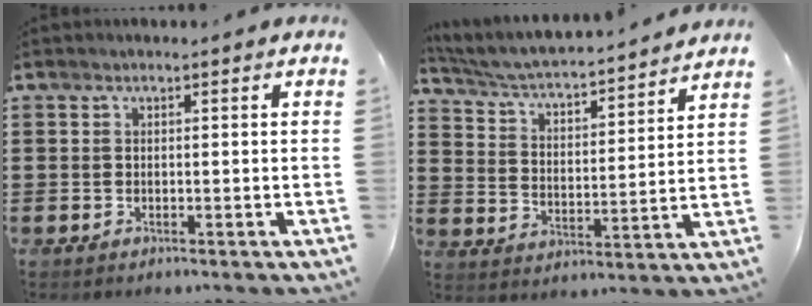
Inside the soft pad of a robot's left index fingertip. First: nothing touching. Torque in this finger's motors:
{"motor_torque": [2.14, 0.00, 0.22, 0.06]}